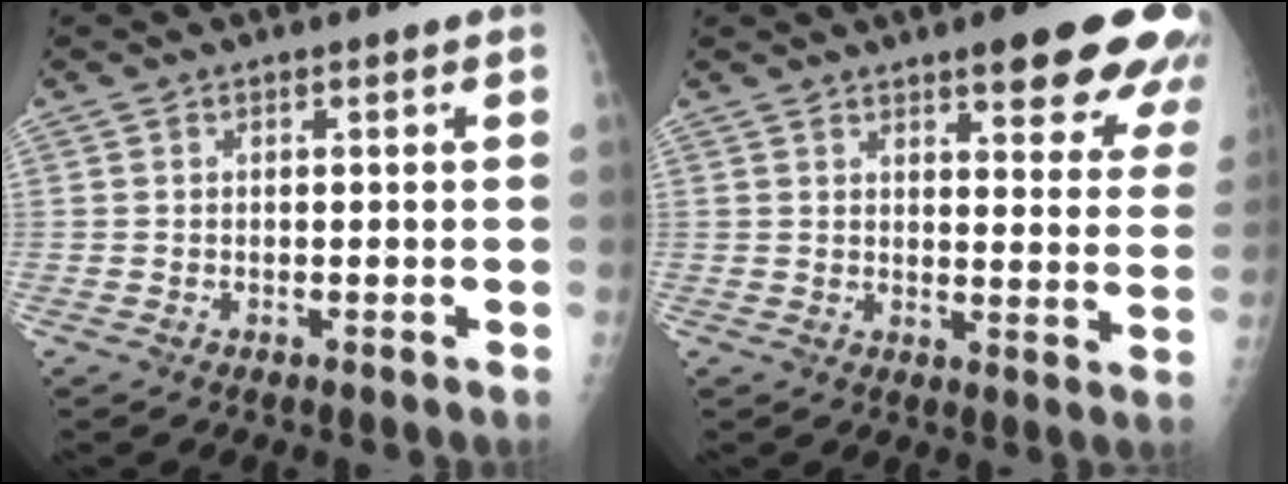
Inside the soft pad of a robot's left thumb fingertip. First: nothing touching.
{"total": 15.9, "force": [10.3, 4.4, 11.2], "torque": [-0.106, -0.047, 0.120]}